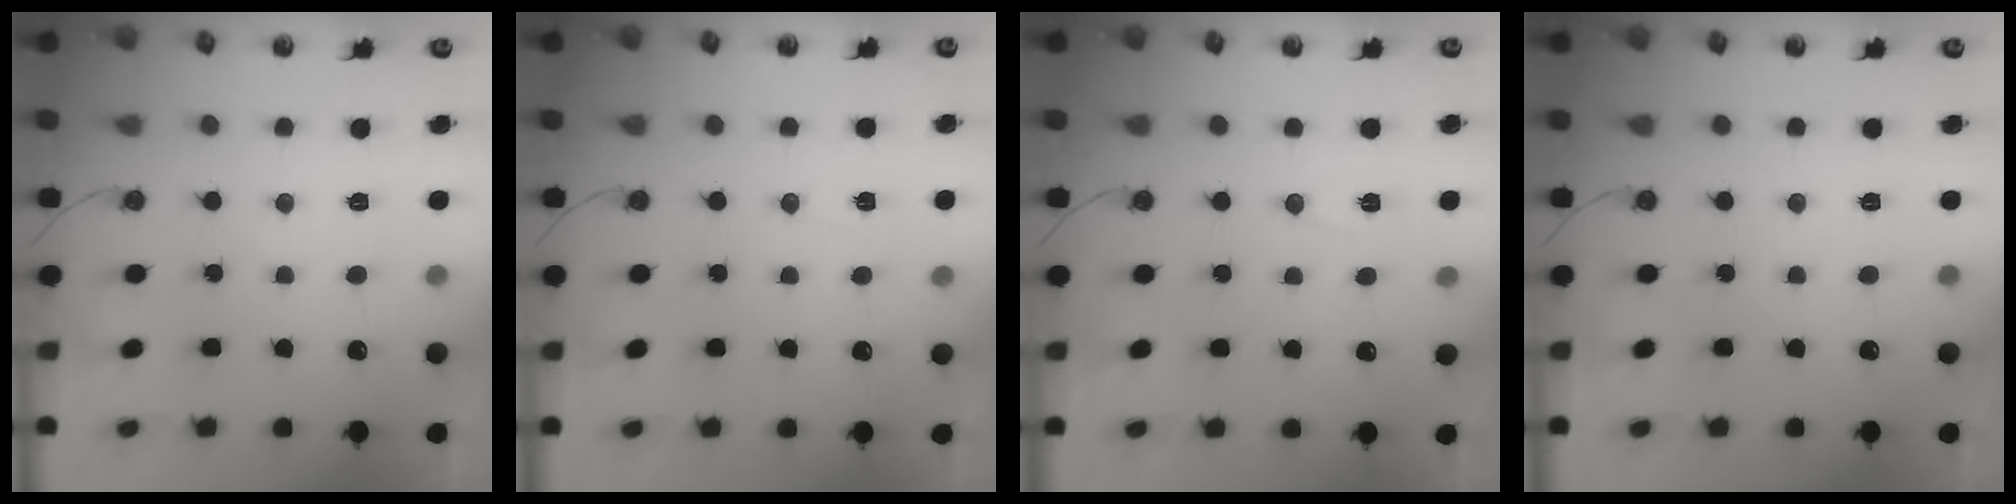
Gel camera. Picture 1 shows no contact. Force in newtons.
{"total": 5.2, "press": 4.9, "slide": 1.7}
{"total": 6.9, "press": 5.2, "slide": 4.6}
{"total": 0.0}